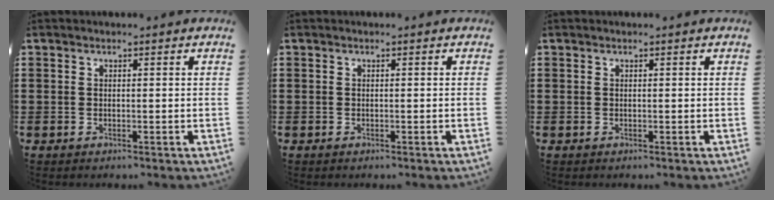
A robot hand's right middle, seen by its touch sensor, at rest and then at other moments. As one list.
[{"total": 0.0}, {"total": 0.0}]